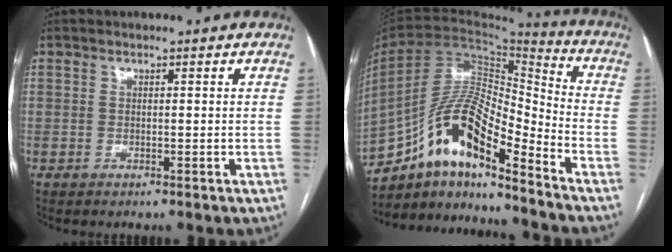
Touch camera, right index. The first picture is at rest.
{"total": 15.8, "force": [-10.3, 3.5, 11.4], "torque": [-0.211, 0.034, -0.177]}